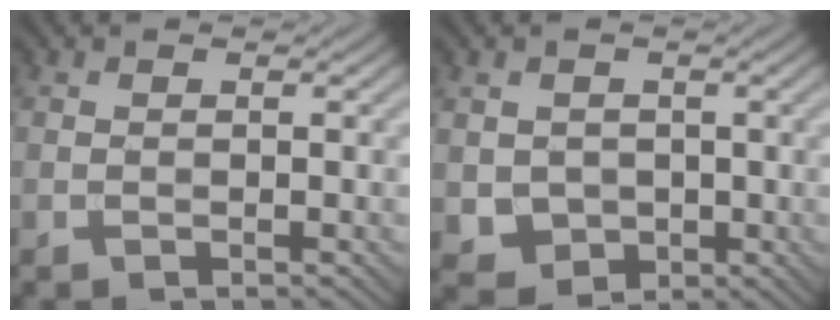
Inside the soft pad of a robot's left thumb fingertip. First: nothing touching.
{"total": 3.5, "force": [0.0, 3.3, 1.2], "torque": [-0.041, -0.012, -0.002]}